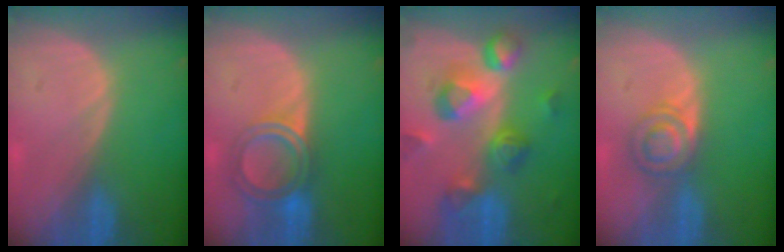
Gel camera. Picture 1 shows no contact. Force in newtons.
{"total": 6.1, "press": 5.3, "slide": 3.1}
{"total": 10.5, "press": 9.4, "slide": 4.7}
{"total": 4.5, "press": 4.5, "slide": 0.4}